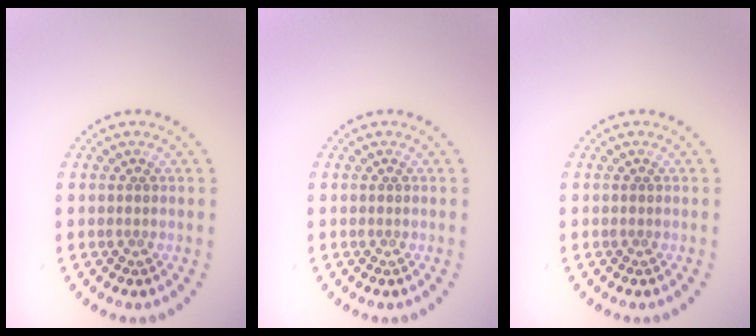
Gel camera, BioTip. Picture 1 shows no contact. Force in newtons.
{"total": 0.0}
{"total": 0.0}